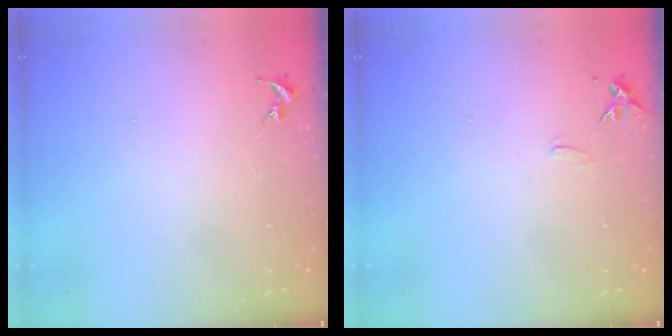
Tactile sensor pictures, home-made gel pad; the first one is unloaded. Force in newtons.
{"total": 7.0, "press": 7.0, "slide": 0.8}